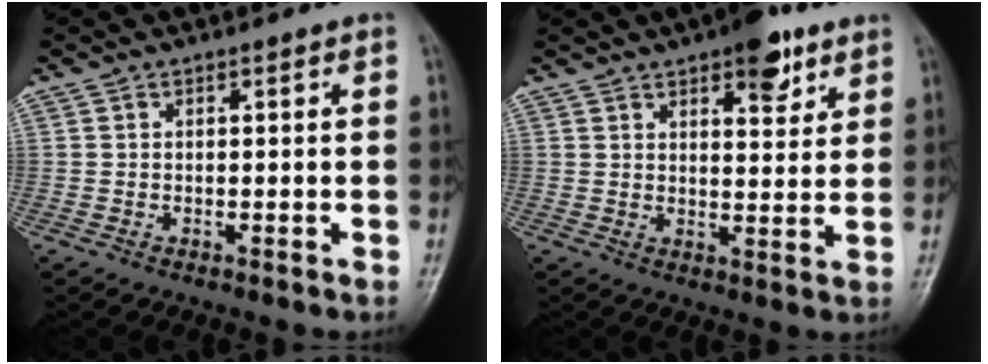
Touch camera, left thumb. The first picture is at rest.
{"total": 8.4, "force": [5.1, 3.5, 5.7], "torque": [-0.054, -0.023, 0.067]}